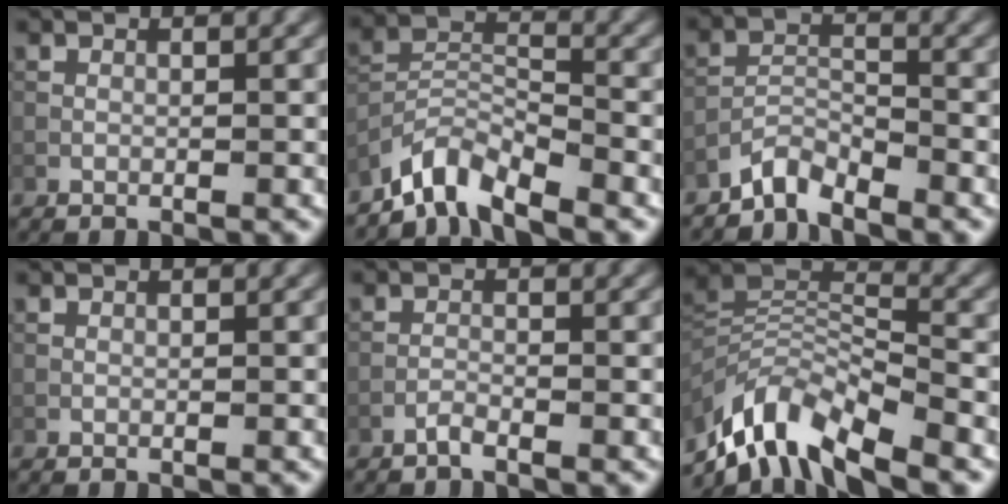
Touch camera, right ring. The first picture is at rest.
{"total": 4.8, "force": [-4.3, 1.1, 1.8], "torque": [-0.031, 0.000, -0.093]}
{"total": 2.8, "force": [-2.7, 0.6, 0.8], "torque": [-0.016, 0.004, -0.061]}
{"total": 0.0}
{"total": 0.8, "force": [-0.6, 0.0, 0.4], "torque": [-0.009, 0.004, -0.016]}
{"total": 9.8, "force": [-7.2, 3.2, 5.8], "torque": [-0.101, 0.005, -0.145]}